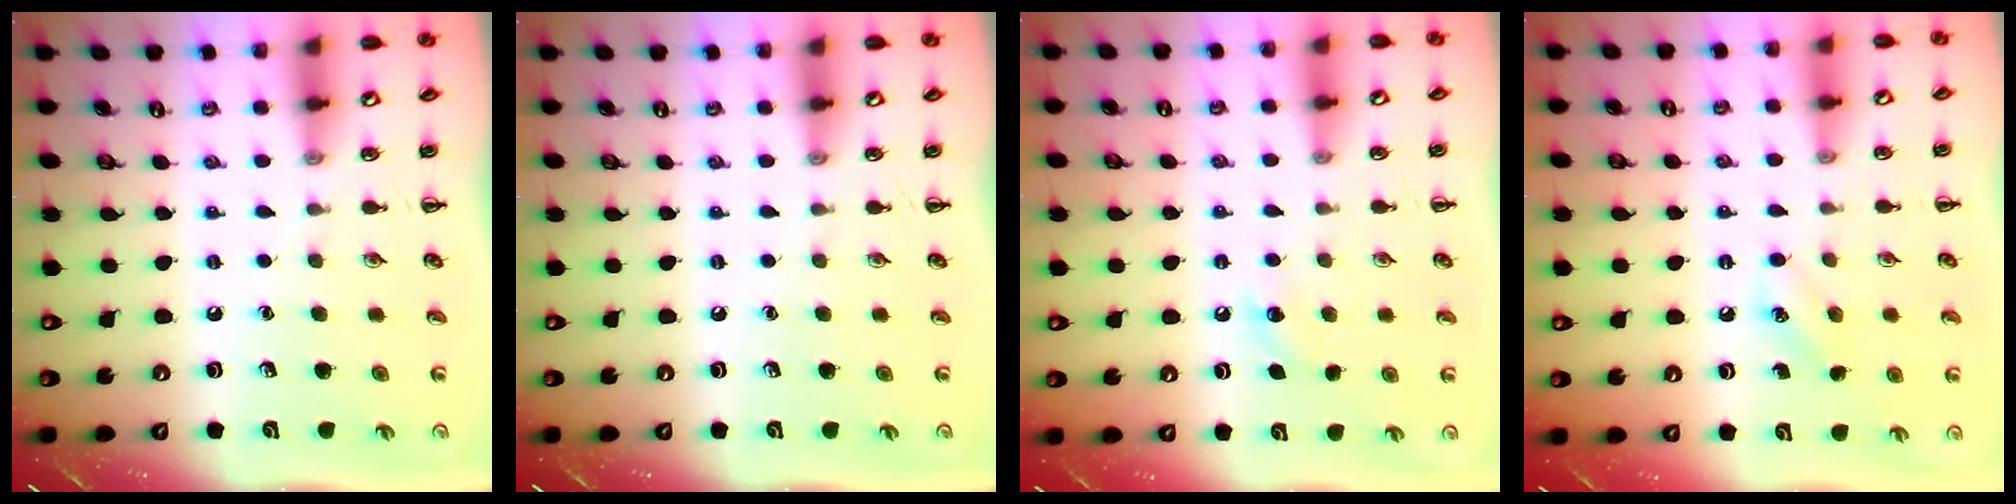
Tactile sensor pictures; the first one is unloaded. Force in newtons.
{"total": 0.0}
{"total": 4.0, "press": 3.9, "slide": 1.1}
{"total": 7.0, "press": 6.8, "slide": 1.8}